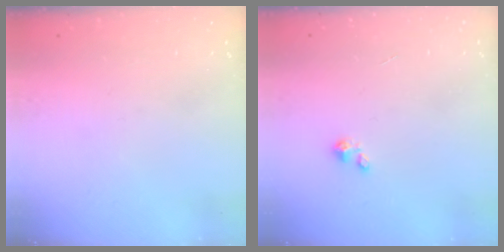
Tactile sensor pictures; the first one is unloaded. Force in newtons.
{"total": 1.2, "press": 1.1, "slide": 0.1}